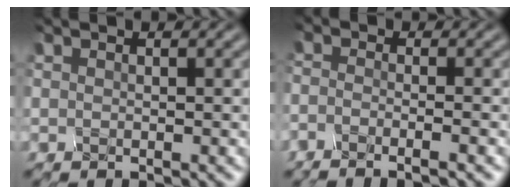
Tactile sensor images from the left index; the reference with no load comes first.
{"total": 2.6, "force": [-1.8, 1.1, 1.5], "torque": [0.010, 0.000, -0.055]}